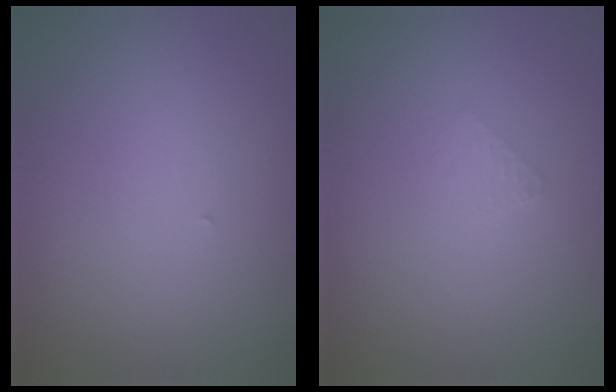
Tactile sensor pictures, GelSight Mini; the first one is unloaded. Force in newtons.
{"total": 0.8, "press": 0.8, "slide": 0.1}